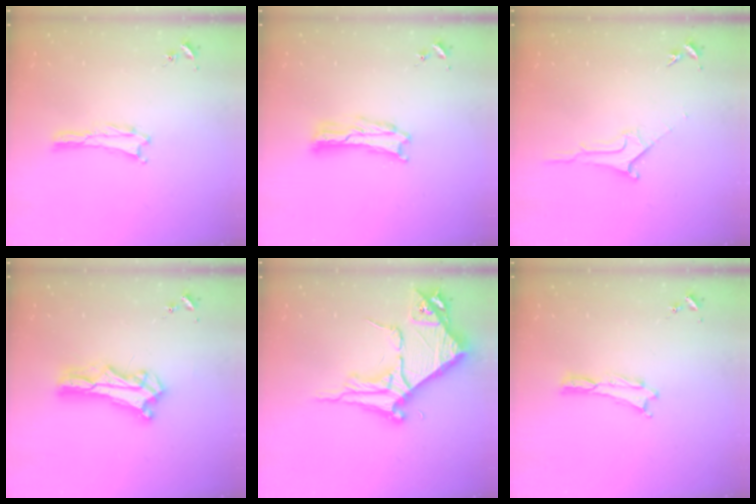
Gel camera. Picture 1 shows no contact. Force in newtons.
{"total": 2.8, "press": 2.7, "slide": 0.4}
{"total": 1.8, "press": 1.7, "slide": 0.2}
{"total": 8.1, "press": 8.0, "slide": 0.6}
{"total": 8.4, "press": 8.4, "slide": 0.9}
{"total": 0.0}